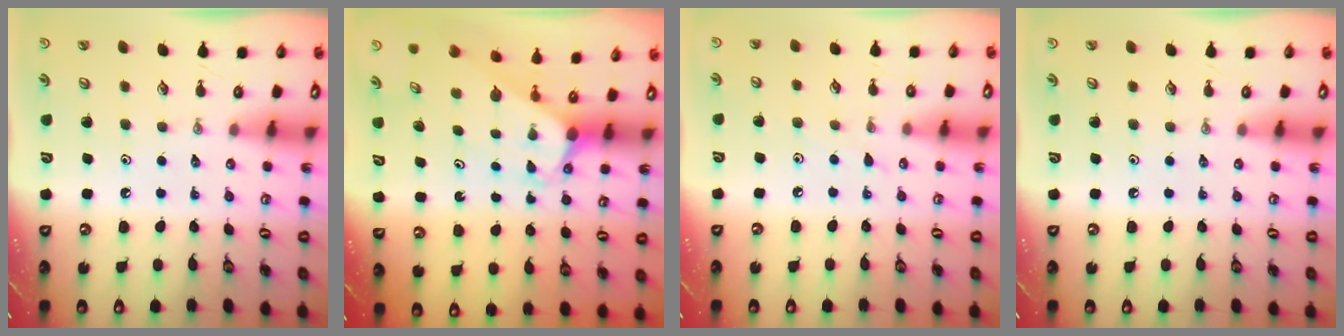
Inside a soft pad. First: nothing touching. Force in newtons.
{"total": 2.9, "press": 2.9, "slide": 0.1}
{"total": 2.5, "press": 2.5, "slide": 0.4}
{"total": 0.0}